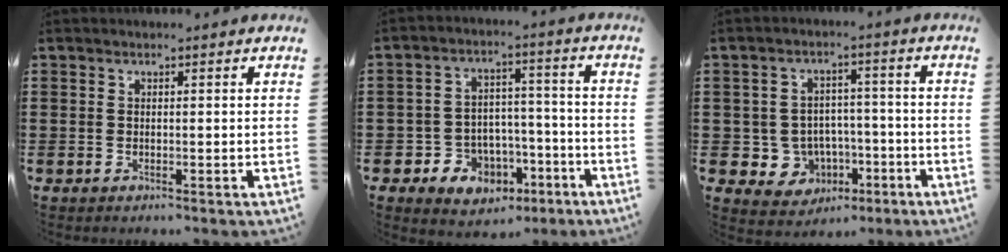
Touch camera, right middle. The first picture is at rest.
{"total": 6.3, "force": [-3.6, 4.9, 1.4], "torque": [-0.042, 0.024, -0.066]}
{"total": 5.6, "force": [-1.6, 5.2, 1.2], "torque": [-0.033, 0.008, -0.026]}